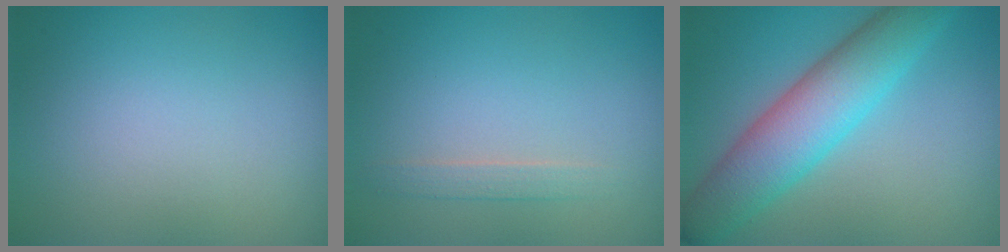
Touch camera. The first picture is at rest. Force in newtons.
{"total": 1.1, "press": 1.1, "slide": 0.1}
{"total": 6.8, "press": 6.8, "slide": 0.2}